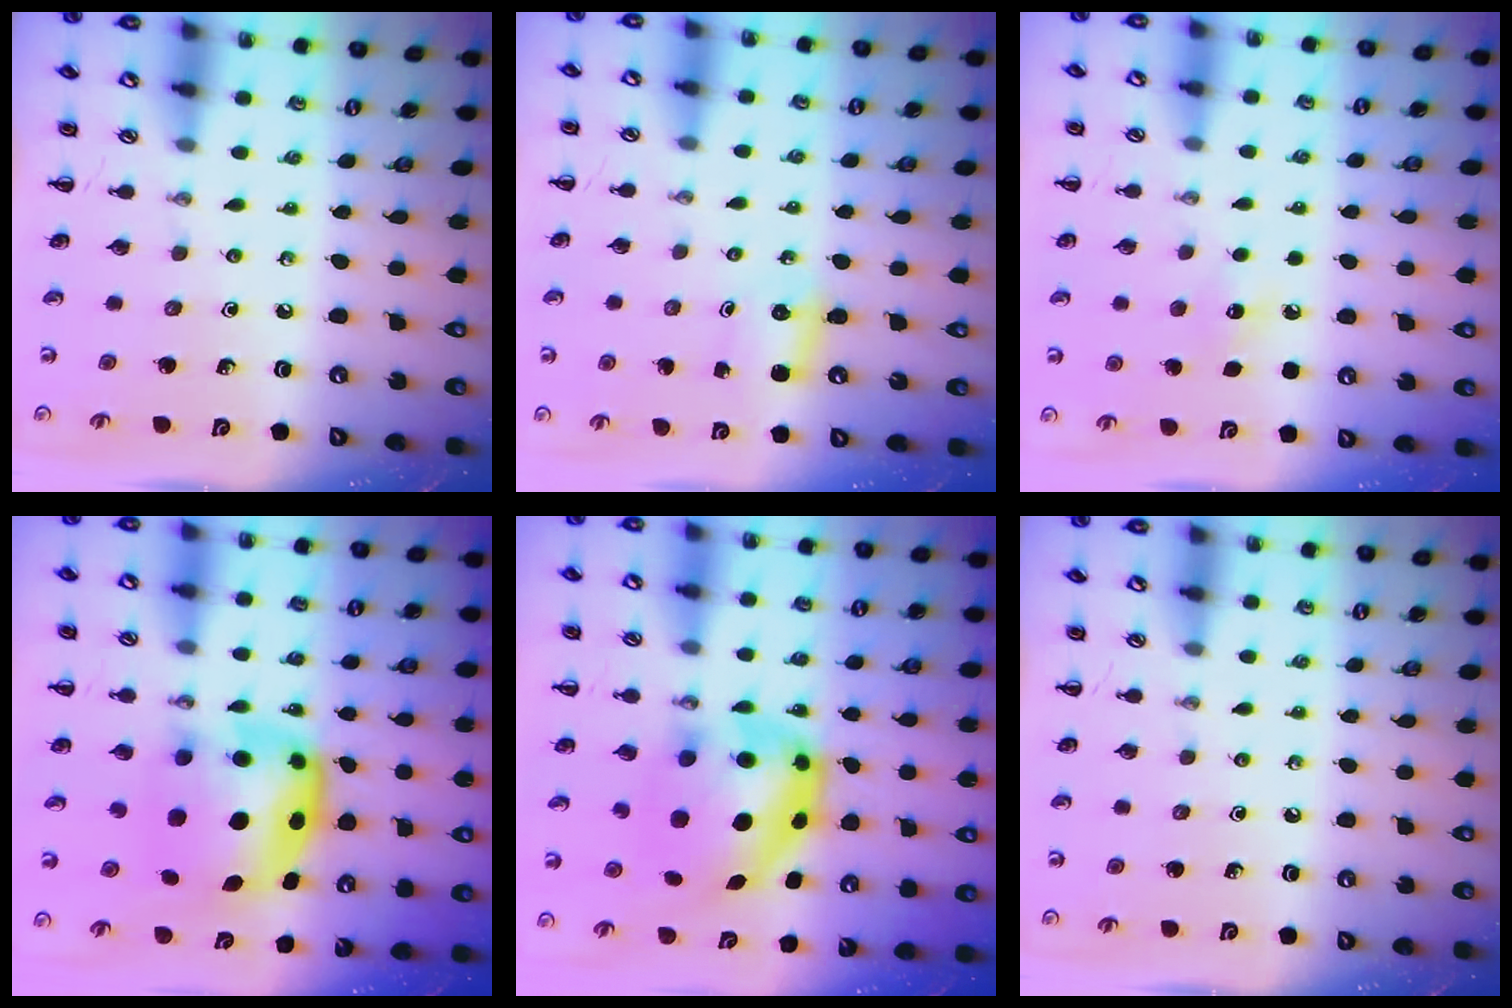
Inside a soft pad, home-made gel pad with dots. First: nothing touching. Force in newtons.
{"total": 2.8, "press": 2.7, "slide": 0.9}
{"total": 5.9, "press": 5.8, "slide": 1.4}
{"total": 7.4, "press": 7.2, "slide": 1.6}
{"total": 8.7, "press": 8.4, "slide": 2.0}
{"total": 0.0}